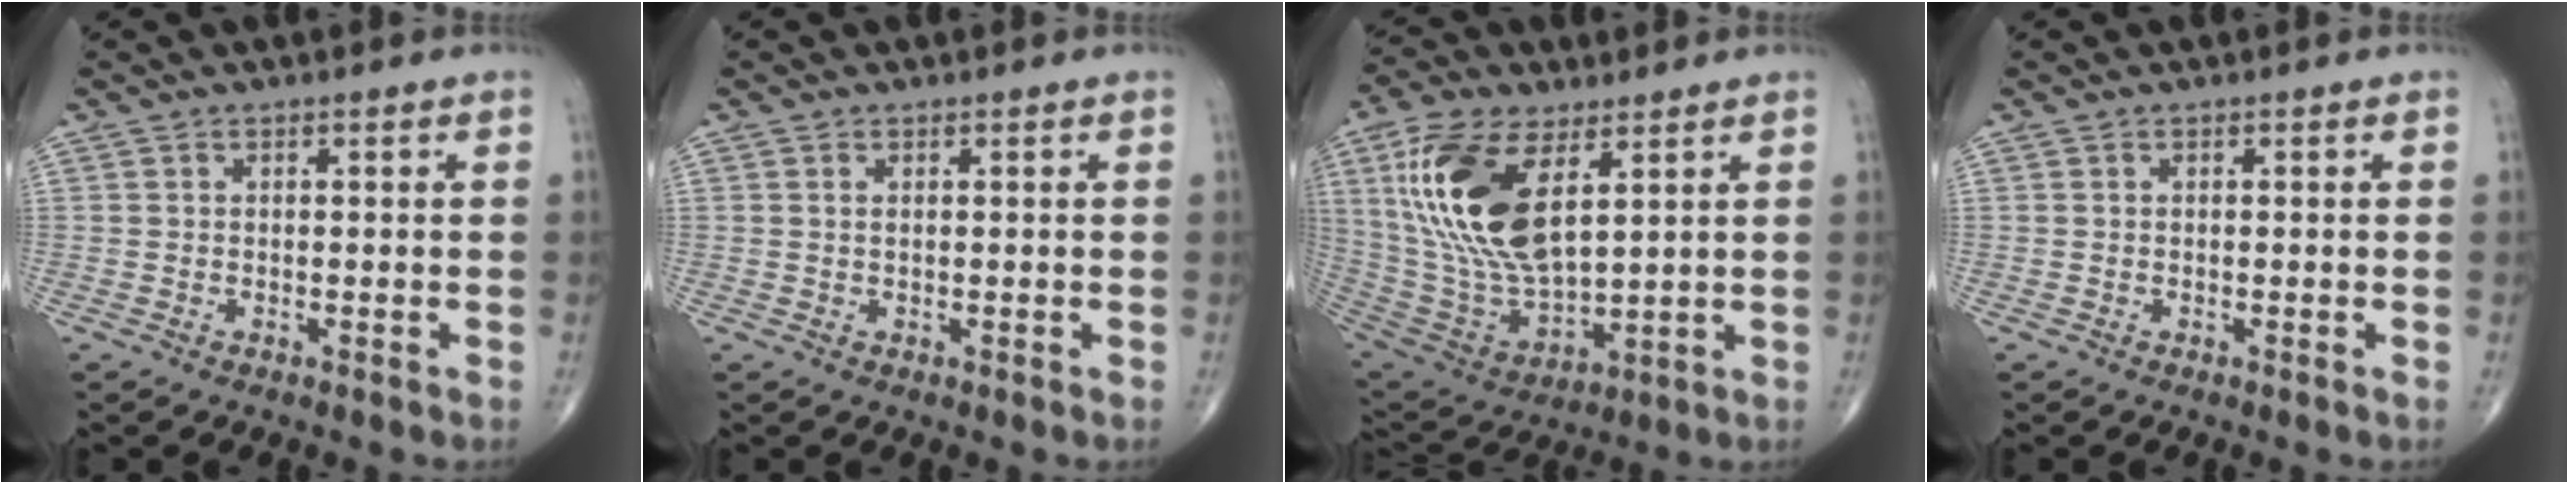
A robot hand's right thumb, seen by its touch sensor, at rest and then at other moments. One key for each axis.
{"total": 0.7, "fx": 0.3, "fy": 0.3, "fz": 0.5, "tx": -0.014, "ty": 0.004, "tz": 0.007}
{"total": 21.1, "fx": 7.4, "fy": 10.0, "fz": 17.0, "tx": -0.340, "ty": -0.030, "tz": 0.147}
{"total": 0.0}